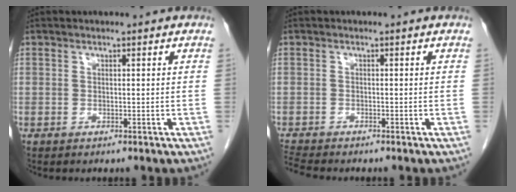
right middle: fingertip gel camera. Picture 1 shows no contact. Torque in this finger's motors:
{"motor_torque": [0.36, -0.22, 0.00, 0.01]}